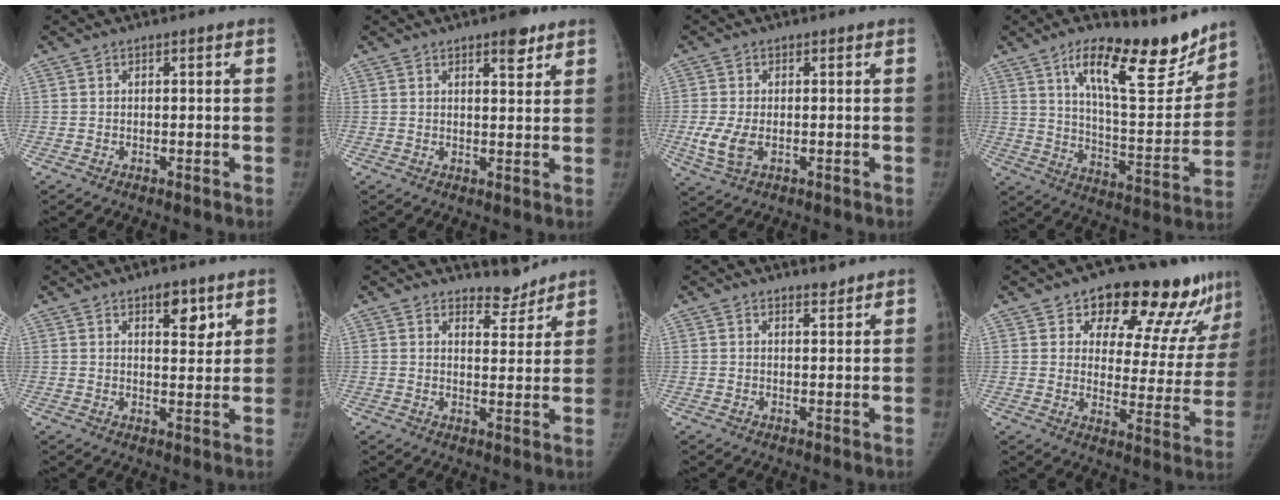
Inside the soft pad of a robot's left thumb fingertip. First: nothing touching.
{"total": 4.4, "force": [2.9, 1.7, 2.9], "torque": [-0.025, -0.016, 0.039]}
{"total": 5.3, "force": [-0.9, 3.1, 4.2], "torque": [-0.100, -0.011, -0.014]}
{"total": 20.7, "force": [14.2, 6.7, 13.5], "torque": [-0.155, -0.086, 0.229]}
{"total": 5.6, "force": [3.3, 2.6, 3.8], "torque": [-0.033, -0.020, 0.047]}
{"total": 4.6, "force": [4.4, 1.5, 0.2], "torque": [0.017, -0.043, 0.069]}
{"total": 1.7, "force": [1.6, 0.4, 0.3], "torque": [0.003, -0.015, 0.025]}
{"total": 20.0, "force": [14.9, 8.8, 10.0], "torque": [-0.070, -0.085, 0.186]}